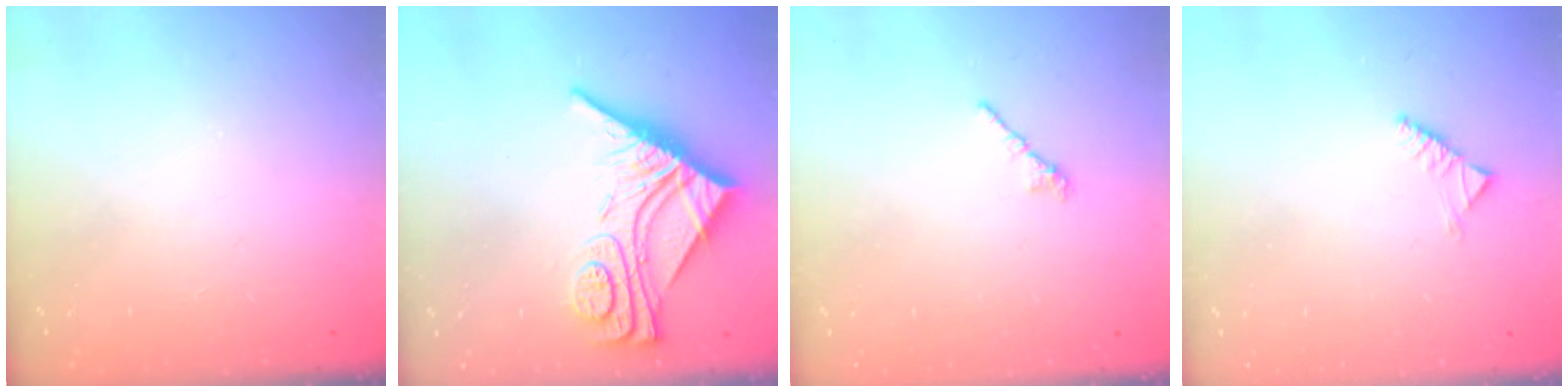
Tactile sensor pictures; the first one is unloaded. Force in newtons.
{"total": 13.4, "press": 13.4, "slide": 1.1}
{"total": 2.4, "press": 2.3, "slide": 0.7}
{"total": 2.6, "press": 2.5, "slide": 0.8}